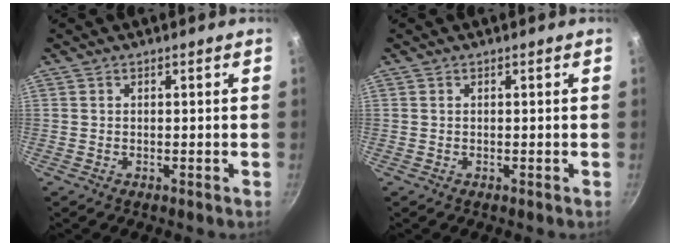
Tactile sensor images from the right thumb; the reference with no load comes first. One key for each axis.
{"total": 0.0}